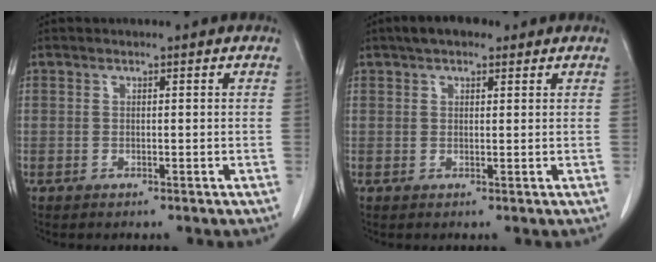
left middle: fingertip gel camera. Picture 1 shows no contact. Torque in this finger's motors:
{"motor_torque": [0.10, -0.08, 0.01, 0.03]}